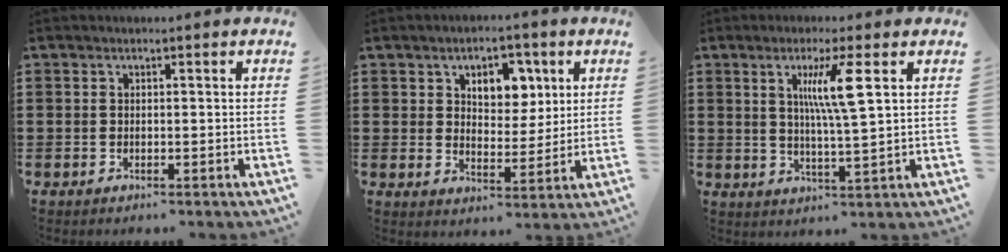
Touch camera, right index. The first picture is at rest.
{"total": 6.1, "force": [2.8, 4.1, 3.5], "torque": [-0.062, 0.006, 0.042]}
{"total": 7.3, "force": [2.4, 0.4, 6.9], "torque": [-0.140, 0.000, 0.035]}